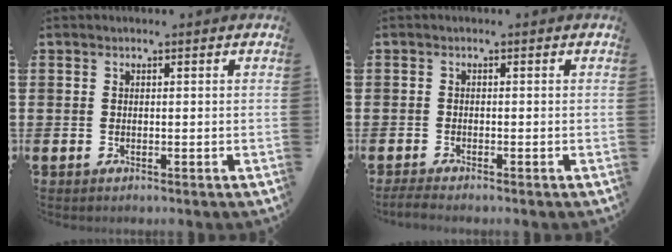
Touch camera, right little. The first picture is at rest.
{"total": 1.0, "force": [-0.8, 0.0, 0.6], "torque": [-0.011, 0.000, -0.017]}